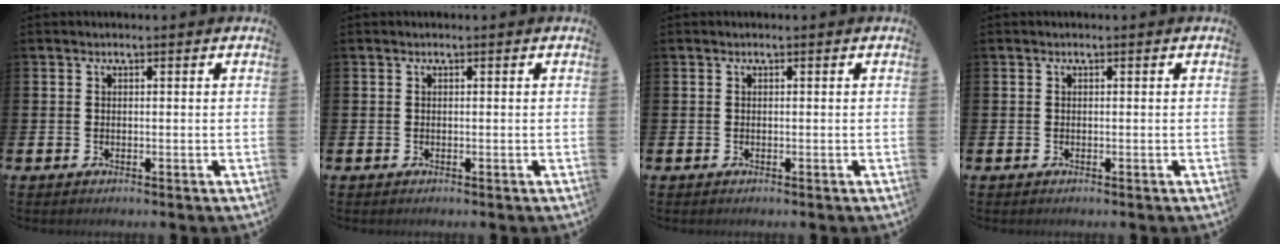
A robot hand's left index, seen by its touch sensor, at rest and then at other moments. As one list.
[{"total": 0.0}, {"total": 0.0}, {"total": 0.0}]